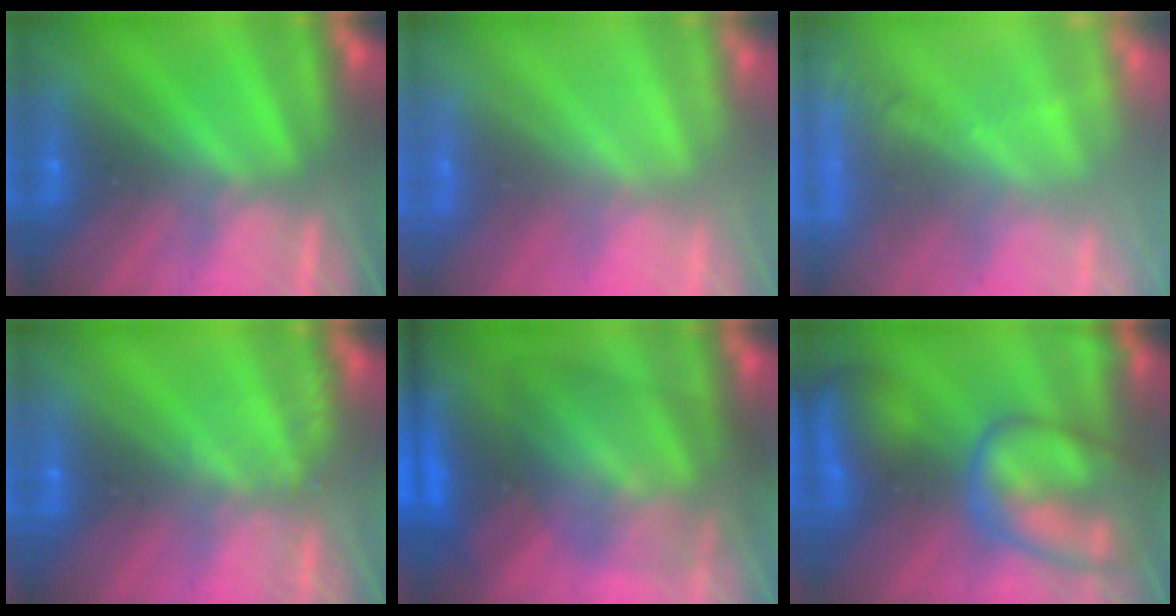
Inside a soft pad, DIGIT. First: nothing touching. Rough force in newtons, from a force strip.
{"total": 6.6}
{"total": 5.6}
{"total": 2.2}
{"total": 7.4}
{"total": 6.7}